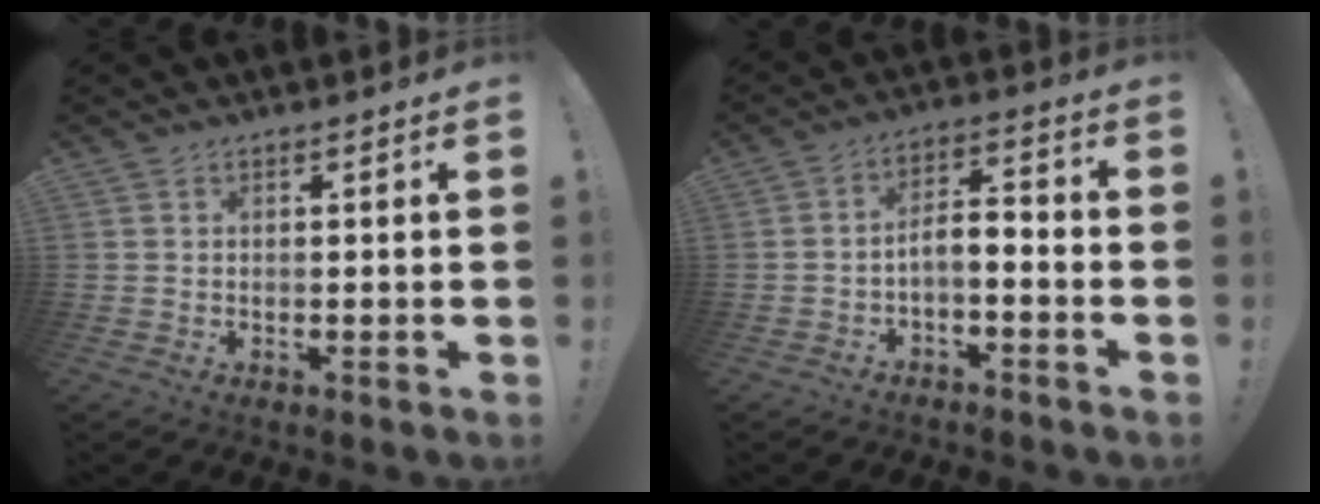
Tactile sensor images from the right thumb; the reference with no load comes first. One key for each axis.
{"total": 5.3, "fx": -3.4, "fy": 2.0, "fz": 3.6, "tx": -0.069, "ty": 0.009, "tz": -0.062}